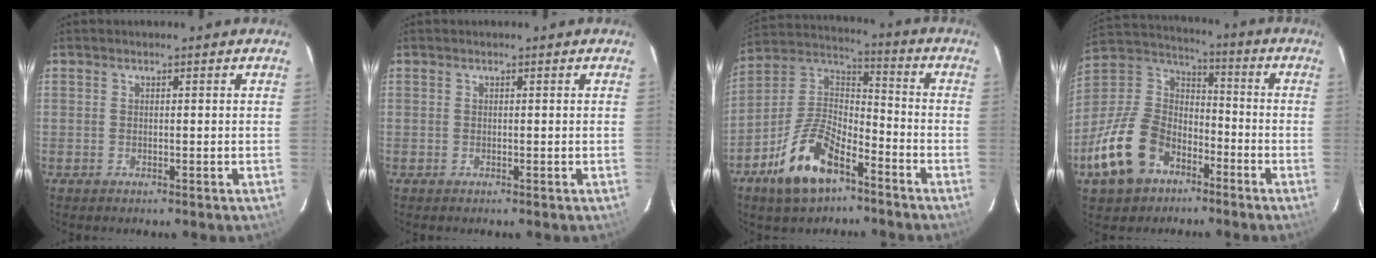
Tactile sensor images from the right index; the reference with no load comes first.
{"total": 0.0}
{"total": 15.1, "force": [-8.8, 6.8, 10.1], "torque": [-0.214, 0.012, -0.162]}
{"total": 17.9, "force": [-9.6, 12.0, 9.1], "torque": [-0.218, 0.020, -0.158]}